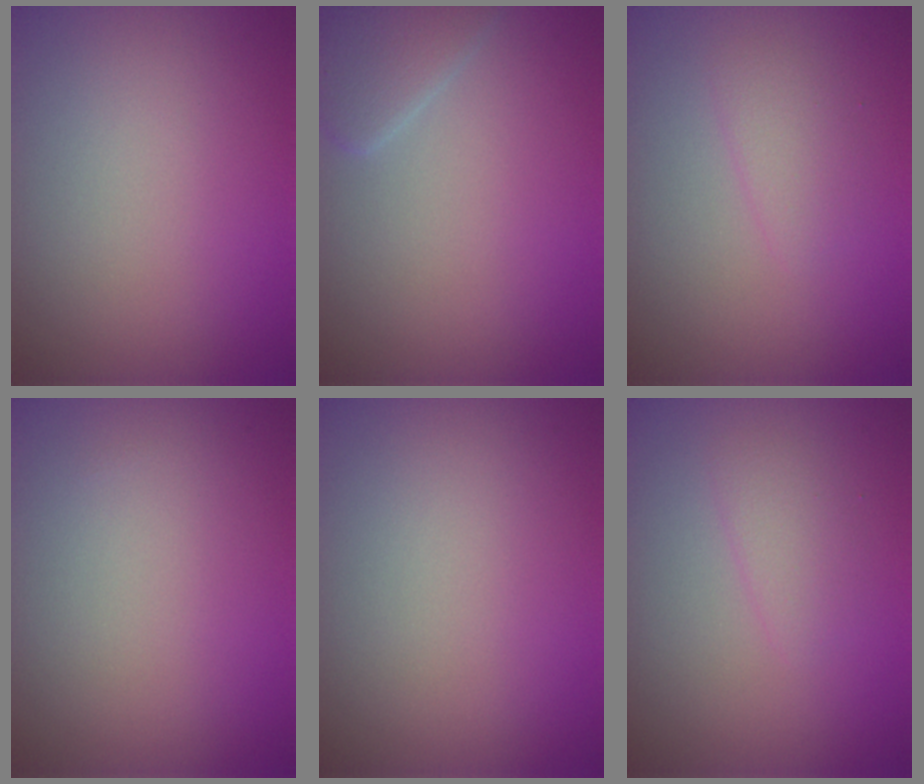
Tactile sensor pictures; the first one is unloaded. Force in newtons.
{"total": 2.4, "press": 2.4, "slide": 0.1}
{"total": 1.6, "press": 1.6, "slide": 0.0}
{"total": 0.0}
{"total": 0.0}
{"total": 1.6, "press": 1.6, "slide": 0.0}